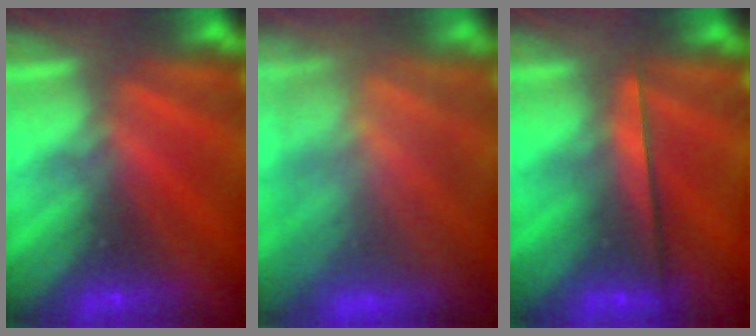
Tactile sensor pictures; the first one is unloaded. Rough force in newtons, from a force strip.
{"total": 9.6}
{"total": 2.2}